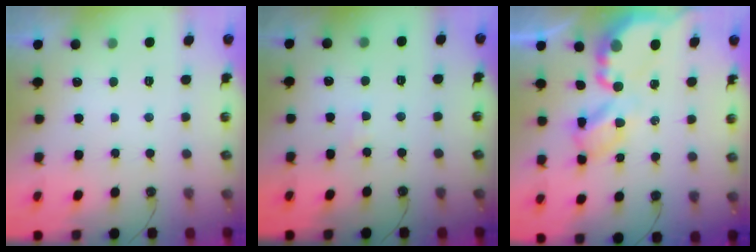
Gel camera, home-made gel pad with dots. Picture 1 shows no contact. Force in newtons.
{"total": 1.5, "press": 1.5, "slide": 0.3}
{"total": 8.0, "press": 8.0, "slide": 0.4}